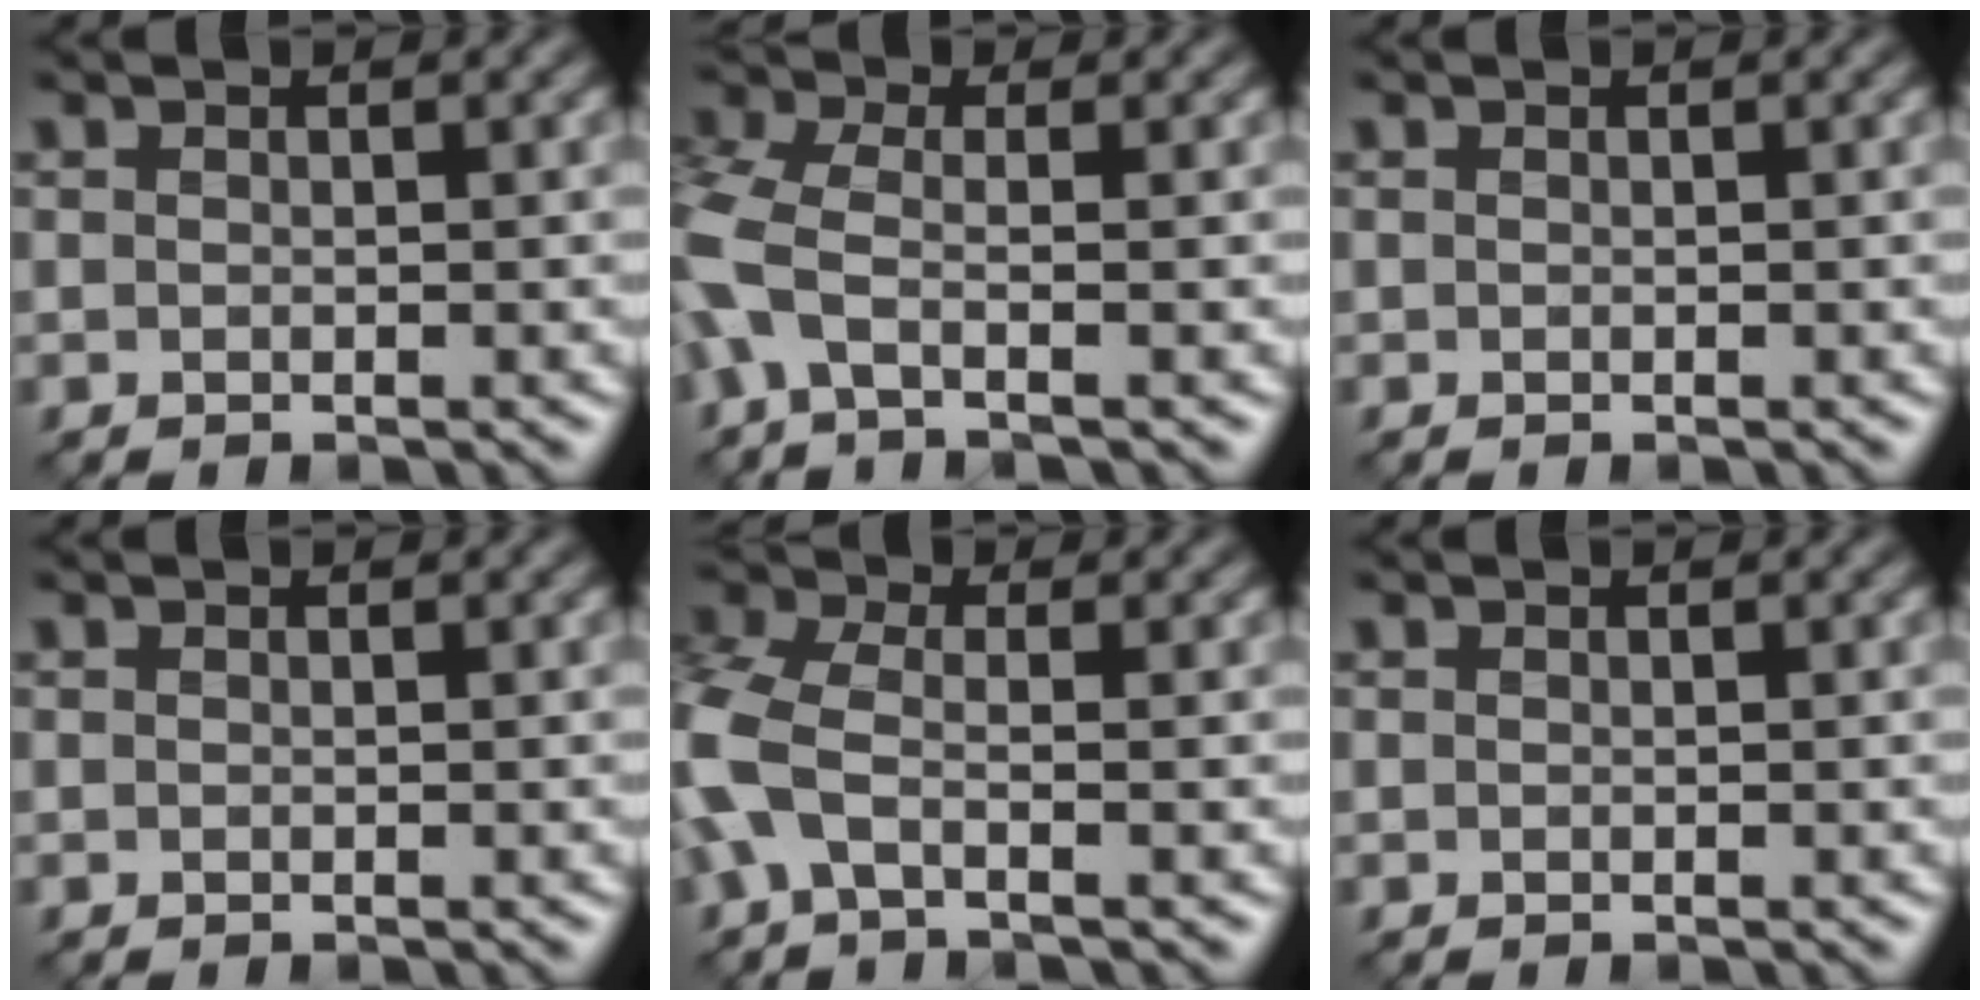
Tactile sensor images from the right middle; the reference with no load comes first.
{"total": 4.9, "force": [-1.4, 2.2, 4.2], "torque": [-0.114, -0.001, -0.046]}
{"total": 0.0}
{"total": 0.0}
{"total": 5.7, "force": [-1.3, 3.0, 4.7], "torque": [-0.127, 0.003, -0.046]}
{"total": 0.0}